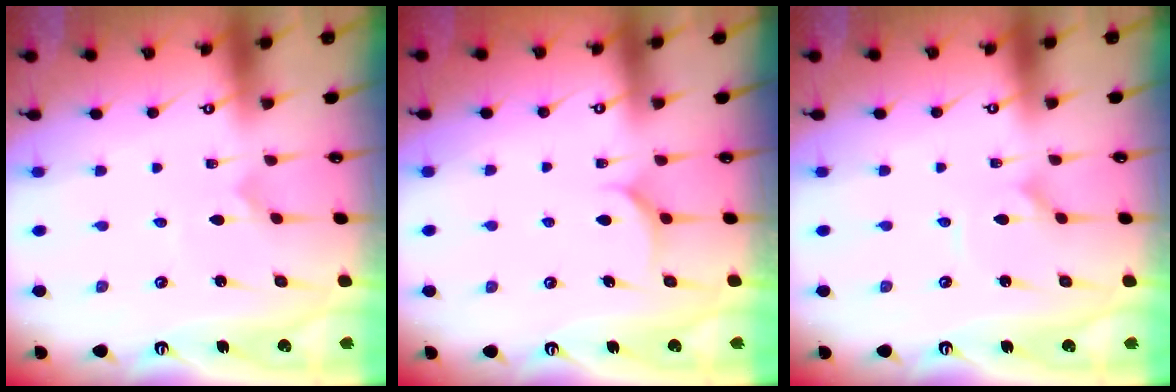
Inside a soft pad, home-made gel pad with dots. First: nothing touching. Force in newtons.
{"total": 6.3, "press": 6.3, "slide": 0.6}
{"total": 1.0, "press": 1.0, "slide": 0.0}